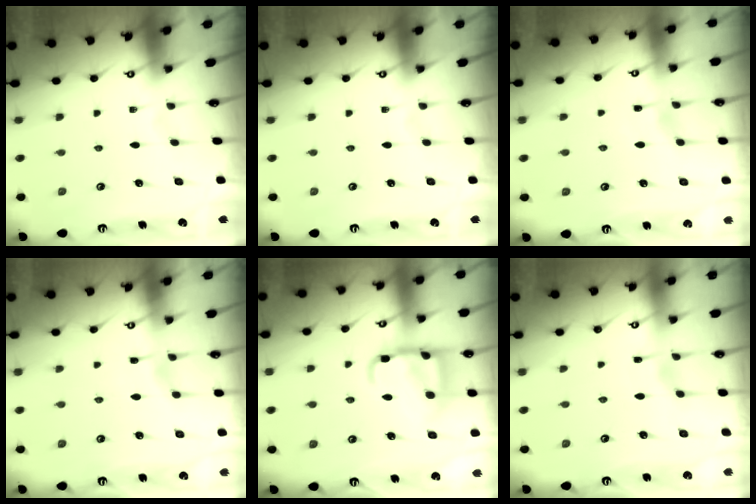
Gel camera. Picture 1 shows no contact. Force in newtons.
{"total": 0.0}
{"total": 2.8, "press": 2.7, "slide": 0.3}
{"total": 2.6, "press": 2.6, "slide": 0.3}
{"total": 14.8, "press": 14.7, "slide": 1.3}
{"total": 2.6, "press": 2.6, "slide": 0.3}